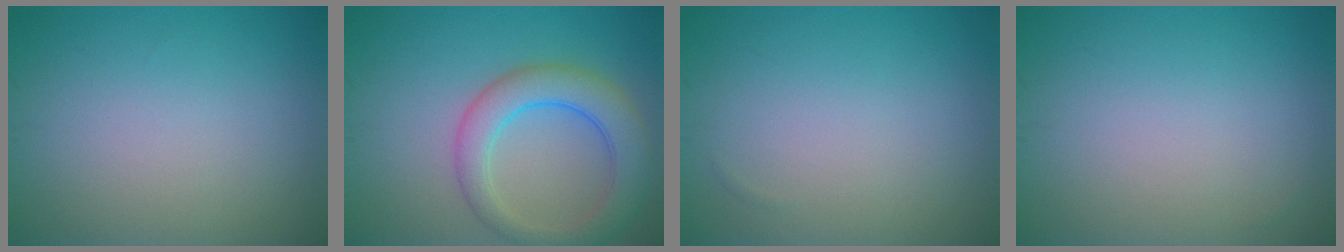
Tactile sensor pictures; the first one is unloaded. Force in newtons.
{"total": 5.5, "press": 5.5, "slide": 0.1}
{"total": 0.0}
{"total": 0.0}